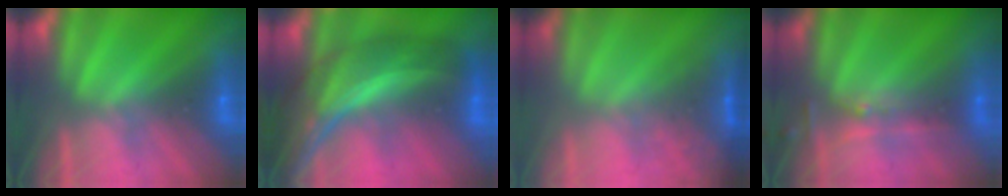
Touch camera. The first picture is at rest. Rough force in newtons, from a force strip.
{"total": 8.1}
{"total": 1.7}
{"total": 2.4}